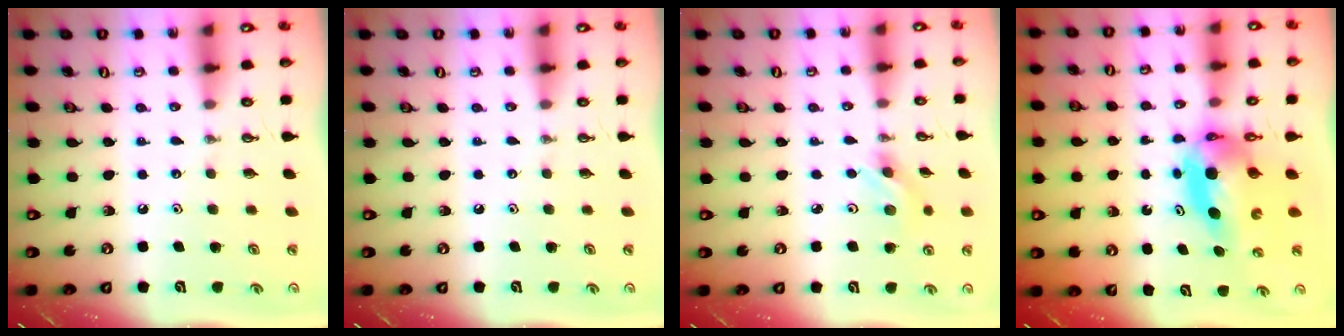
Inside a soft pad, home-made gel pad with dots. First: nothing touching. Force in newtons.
{"total": 0.0}
{"total": 3.4, "press": 3.2, "slide": 1.0}
{"total": 6.5, "press": 6.5, "slide": 0.9}